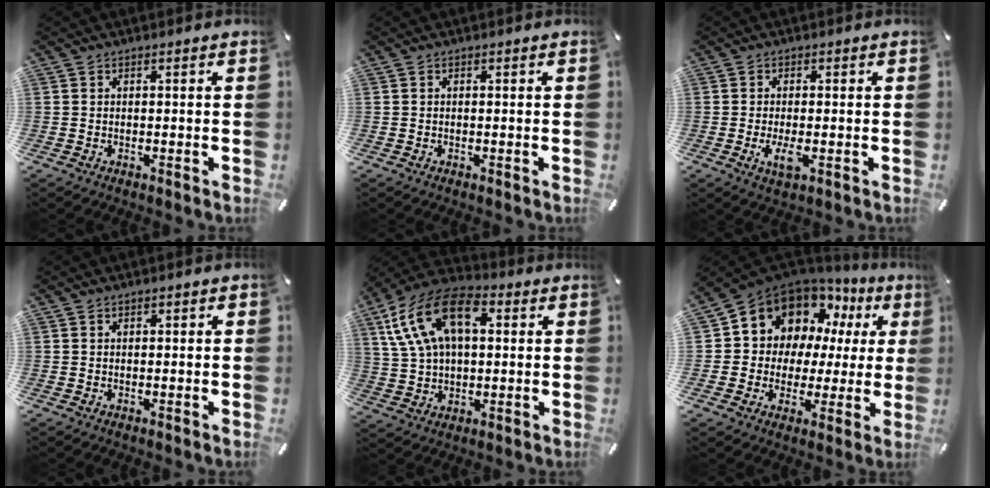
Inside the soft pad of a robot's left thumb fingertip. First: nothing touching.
{"total": 0.0}
{"total": 4.5, "force": [-1.0, 1.6, 4.1], "torque": [-0.086, -0.013, -0.023]}
{"total": 0.5, "force": [0.1, 0.4, 0.3], "torque": [-0.006, 0.003, 0.002]}
{"total": 17.2, "force": [5.9, 10.9, 11.9], "torque": [-0.243, 0.004, 0.108]}
{"total": 12.3, "force": [7.7, 9.2, 2.4], "torque": [-0.062, -0.068, 0.148]}